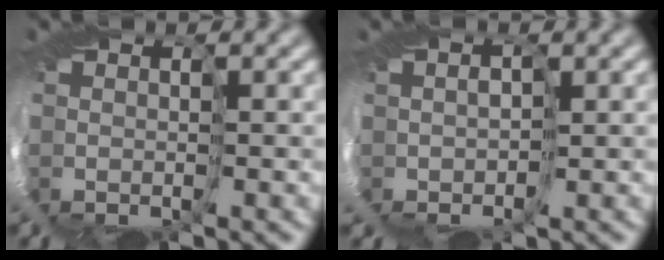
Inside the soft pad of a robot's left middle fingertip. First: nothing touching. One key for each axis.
{"total": 0.8, "fx": 0.6, "fy": 0.4, "fz": 0.0, "tx": 0.014, "ty": 0.011, "tz": -0.017}